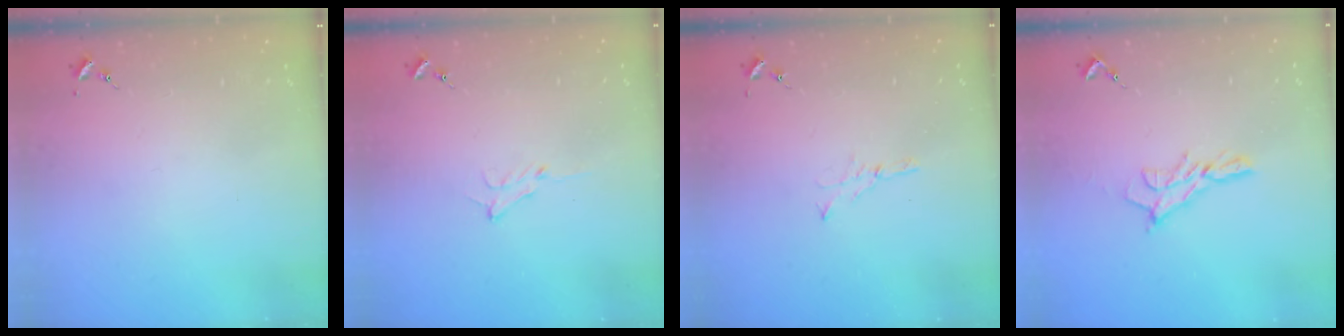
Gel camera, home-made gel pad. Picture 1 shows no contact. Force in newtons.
{"total": 5.1, "press": 5.0, "slide": 0.6}
{"total": 3.0, "press": 3.0, "slide": 0.3}
{"total": 9.9, "press": 9.9, "slide": 0.7}